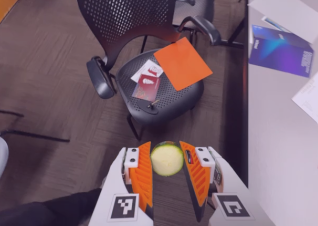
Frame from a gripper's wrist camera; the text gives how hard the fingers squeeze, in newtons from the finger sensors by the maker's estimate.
{"total": 13.7, "left": 14.6, "right": 12.8}